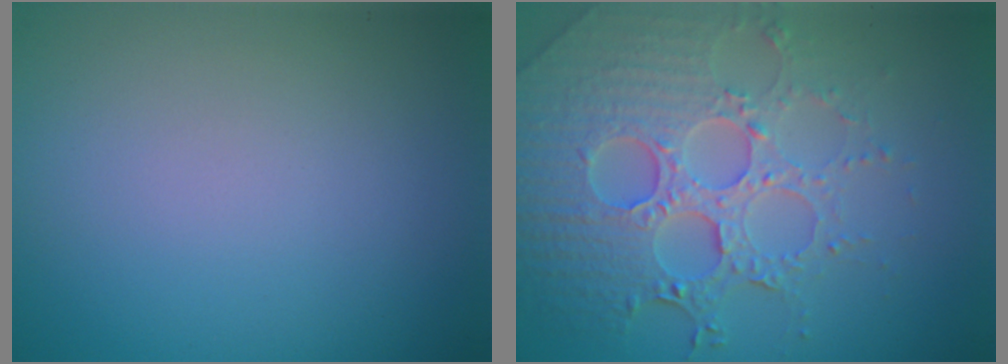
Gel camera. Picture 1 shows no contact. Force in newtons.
{"total": 8.0, "press": 5.9, "slide": 5.5}